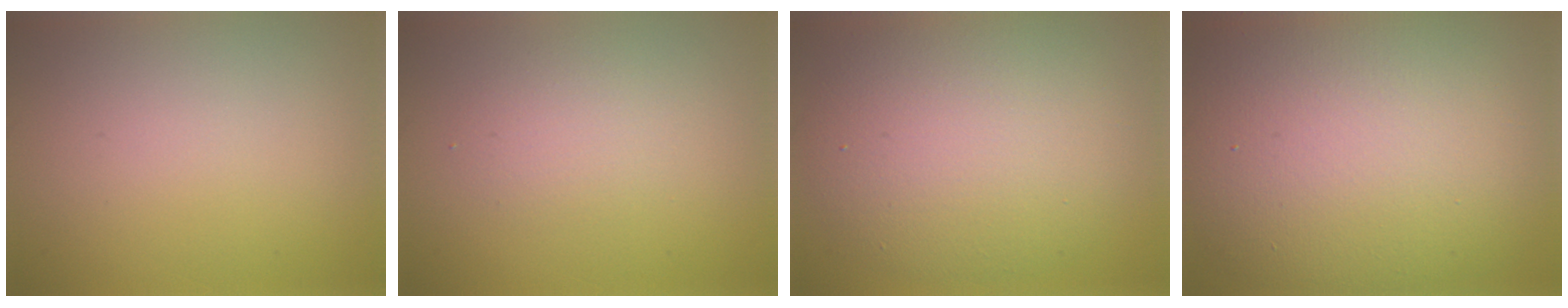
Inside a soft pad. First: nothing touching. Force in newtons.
{"total": 1.9, "press": 1.9, "slide": 0.0}
{"total": 8.7, "press": 8.7, "slide": 0.7}
{"total": 15.3, "press": 15.3, "slide": 0.8}